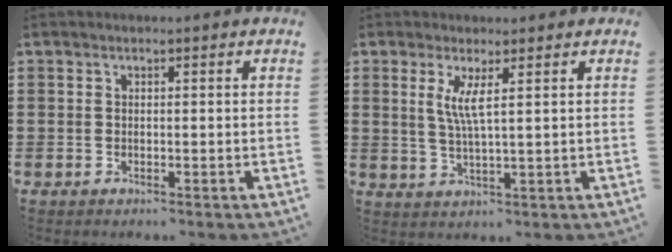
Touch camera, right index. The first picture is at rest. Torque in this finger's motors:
{"motor_torque": [0.13, -0.12, 0.21, 0.12]}